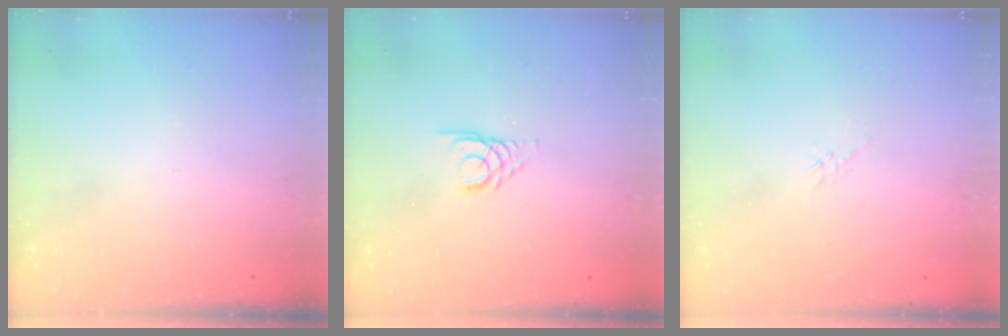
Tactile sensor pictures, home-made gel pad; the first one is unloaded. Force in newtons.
{"total": 3.0, "press": 2.9, "slide": 0.3}
{"total": 1.7, "press": 1.6, "slide": 0.4}